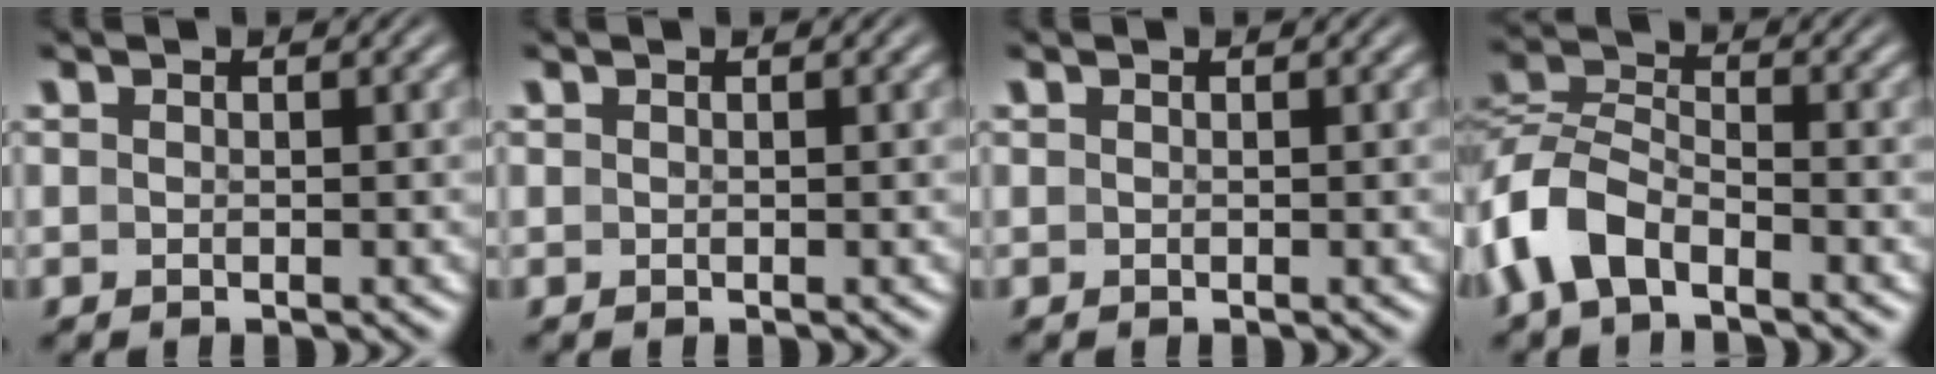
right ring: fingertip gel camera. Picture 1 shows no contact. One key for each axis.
{"total": 0.0}
{"total": 0.0}
{"total": 5.5, "fx": -2.5, "fy": 3.8, "fz": 3.0, "tx": -0.085, "ty": -0.015, "tz": -0.043}